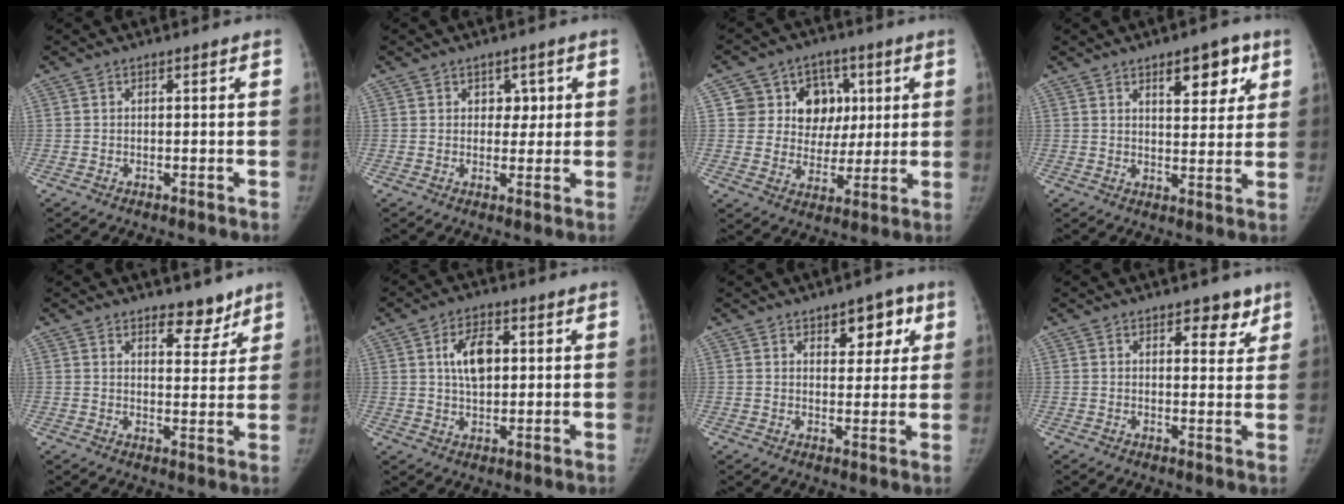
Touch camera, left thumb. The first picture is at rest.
{"total": 3.2, "force": [1.1, 2.6, 1.5], "torque": [0.011, -0.004, 0.012]}
{"total": 12.4, "force": [3.5, 11.1, 4.3], "torque": [-0.010, 0.003, 0.058]}
{"total": 8.6, "force": [4.5, 3.9, 6.2], "torque": [-0.054, -0.022, 0.063]}
{"total": 5.5, "force": [4.2, 2.7, 2.3], "torque": [0.000, -0.030, 0.061]}
{"total": 7.7, "force": [1.8, 4.5, 6.0], "torque": [-0.088, -0.001, 0.030]}
{"total": 7.2, "force": [3.5, 4.1, 4.8], "torque": [-0.026, -0.014, 0.045]}
{"total": 4.7, "force": [3.0, 2.5, 2.6], "torque": [-0.002, -0.017, 0.038]}